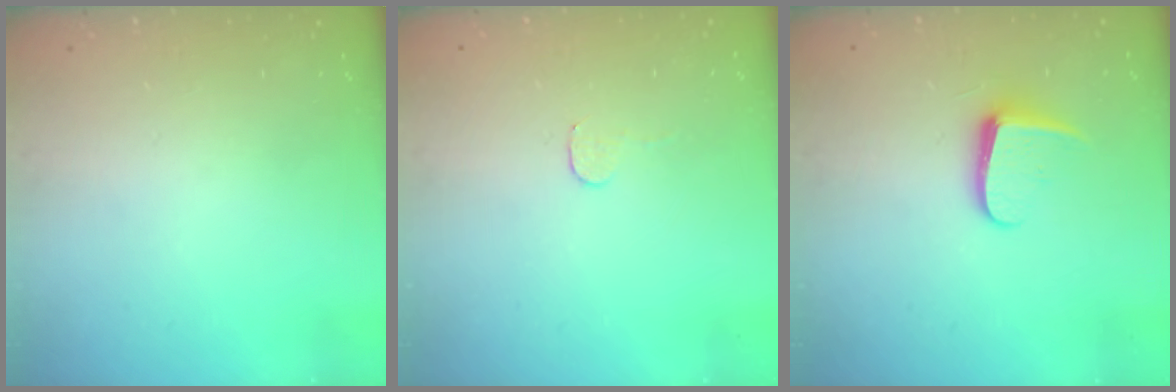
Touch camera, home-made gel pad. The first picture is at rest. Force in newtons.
{"total": 2.8, "press": 2.8, "slide": 0.2}
{"total": 8.9, "press": 8.8, "slide": 0.8}